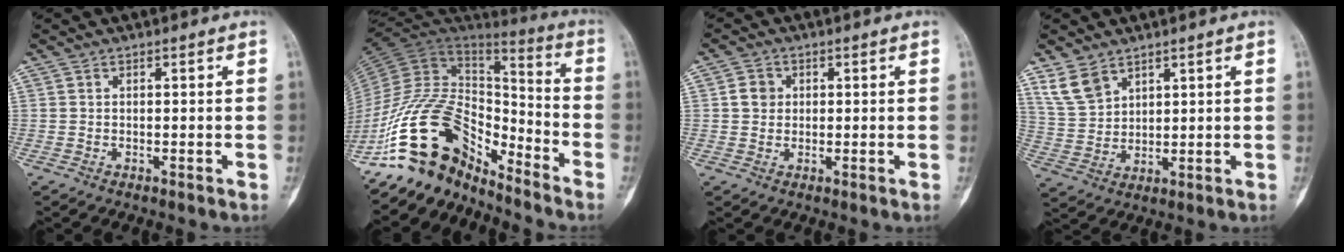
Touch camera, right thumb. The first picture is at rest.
{"total": 19.1, "force": [-13.6, 8.5, 10.2], "torque": [-0.175, 0.107, -0.262]}
{"total": 3.1, "force": [0.5, 2.8, 1.2], "torque": [-0.007, 0.002, 0.007]}
{"total": 6.5, "force": [4.5, 3.9, 2.7], "torque": [-0.045, -0.018, 0.104]}